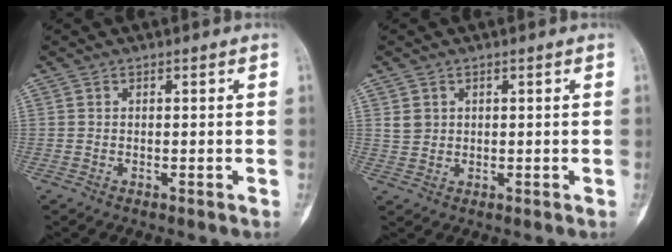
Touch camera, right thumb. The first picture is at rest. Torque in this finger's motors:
{"motor_torque": [-0.17, 0.45, 0.05, -0.28, -0.06]}